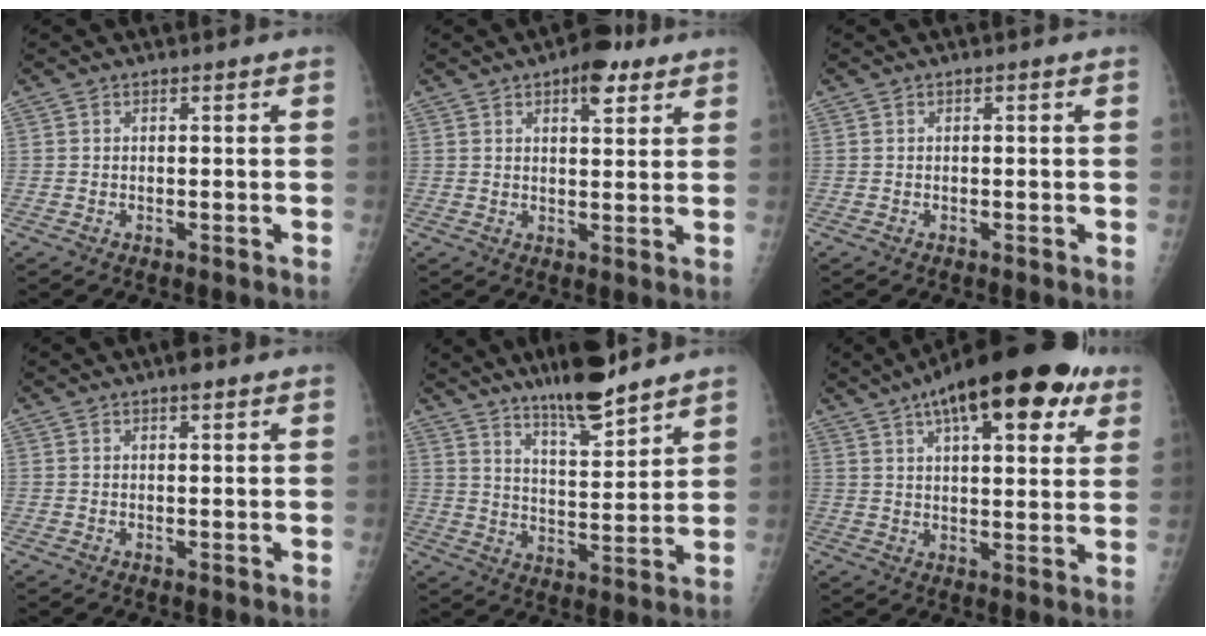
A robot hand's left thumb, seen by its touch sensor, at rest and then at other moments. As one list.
[{"total": 6.7, "force": [3.8, 3.0, 4.6], "torque": [-0.045, -0.015, 0.048]}, {"total": 0.0}, {"total": 2.0, "force": [1.3, 0.7, 1.4], "torque": [-0.015, -0.003, 0.017]}, {"total": 12.1, "force": [9.6, 2.3, 7.1], "torque": [-0.100, -0.066, 0.163]}, {"total": 20.7, "force": [11.2, 7.7, 15.7], "torque": [-0.210, -0.007, 0.161]}]